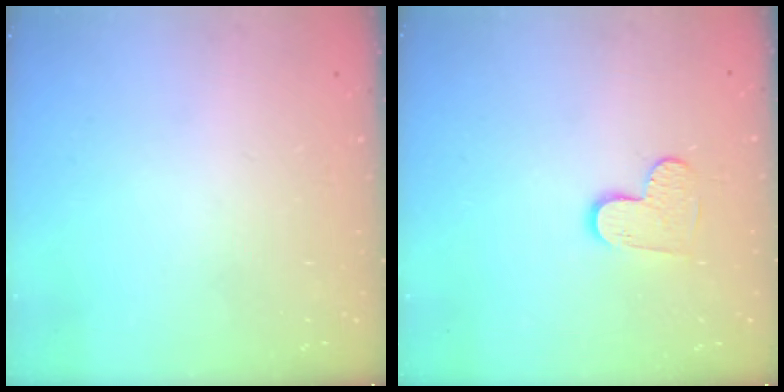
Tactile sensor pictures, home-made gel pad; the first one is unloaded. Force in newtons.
{"total": 6.3, "press": 6.3, "slide": 0.1}